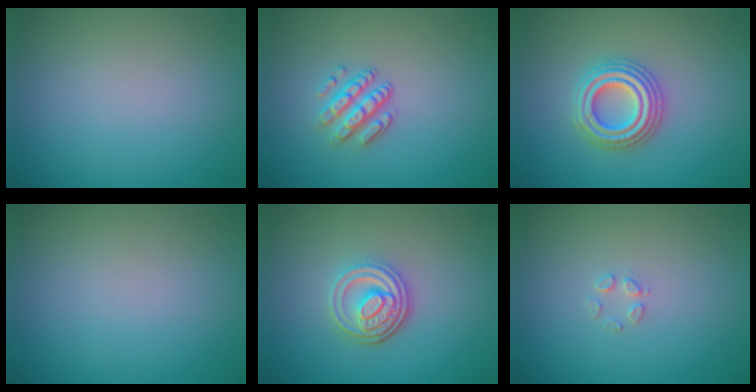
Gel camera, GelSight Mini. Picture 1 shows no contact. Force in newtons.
{"total": 2.9, "press": 2.3, "slide": 1.6}
{"total": 4.0, "press": 4.0, "slide": 0.8}
{"total": 0.0}
{"total": 4.2, "press": 3.2, "slide": 2.7}
{"total": 1.0, "press": 1.0, "slide": 0.1}